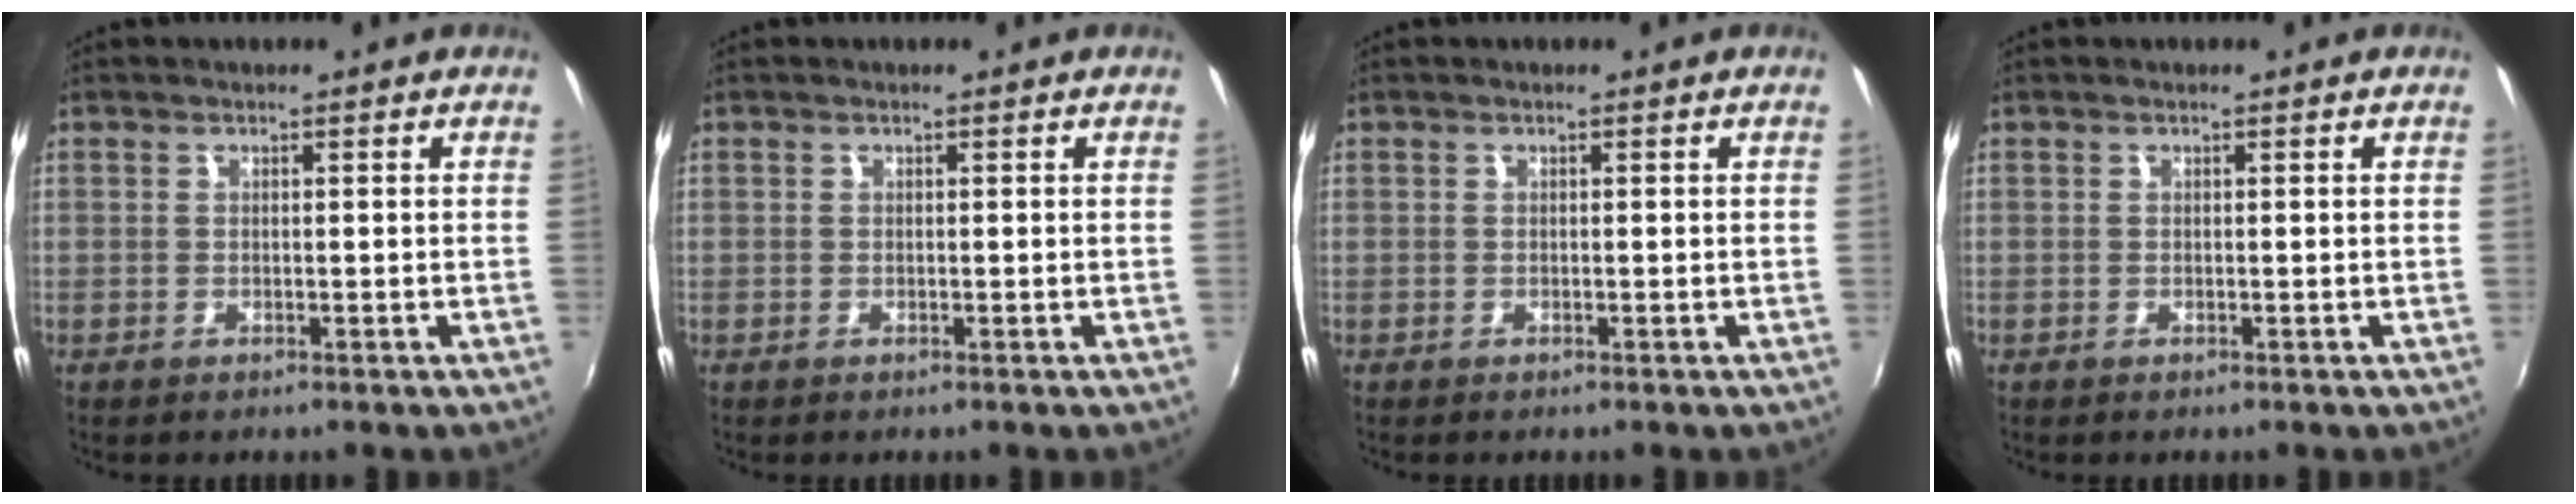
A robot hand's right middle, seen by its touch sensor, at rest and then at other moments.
{"total": 0.0}
{"total": 0.0}
{"total": 0.0}